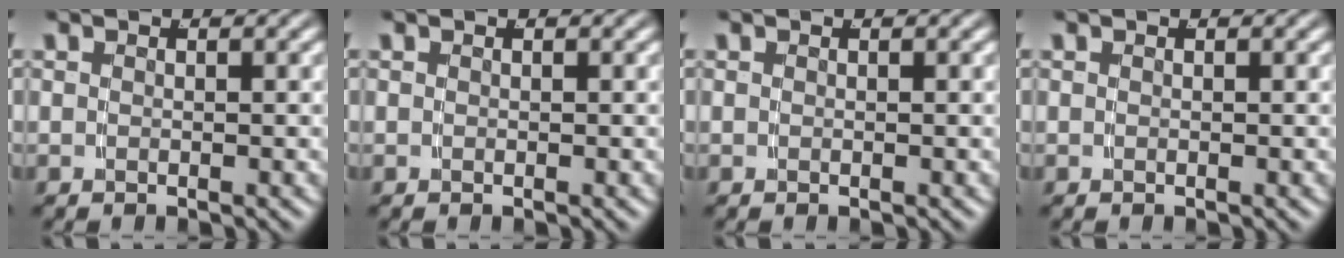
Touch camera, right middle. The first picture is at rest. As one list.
[{"total": 0.0}, {"total": 0.0}, {"total": 0.0}]